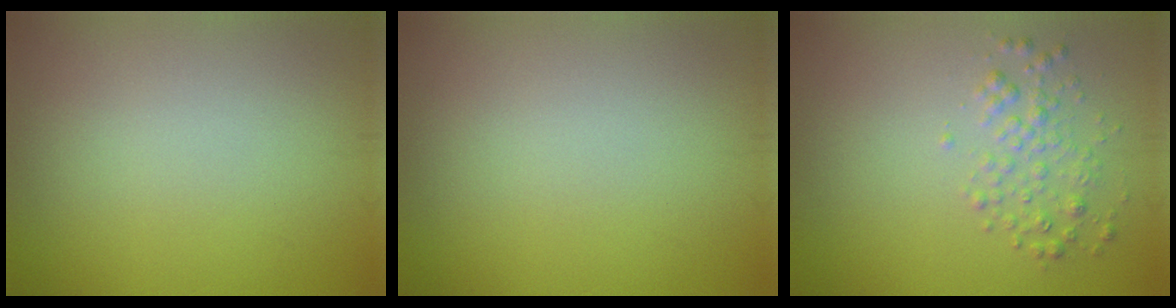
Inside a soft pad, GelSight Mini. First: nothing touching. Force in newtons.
{"total": 0.0}
{"total": 2.0, "press": 2.0, "slide": 0.1}